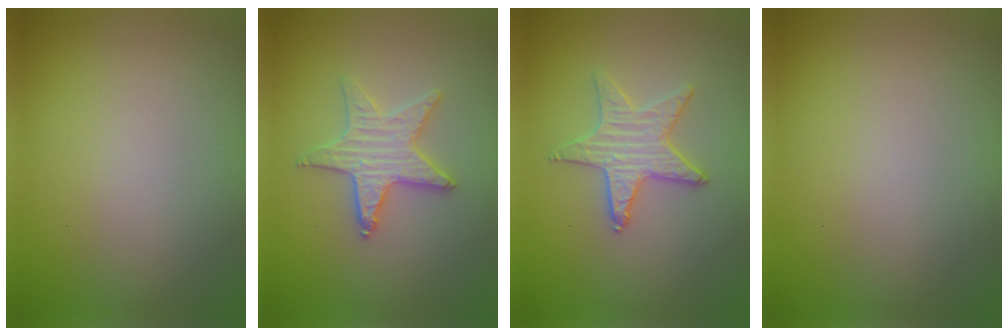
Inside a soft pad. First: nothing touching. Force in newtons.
{"total": 3.1, "press": 3.1, "slide": 0.5}
{"total": 2.4, "press": 2.4, "slide": 0.2}
{"total": 0.0}